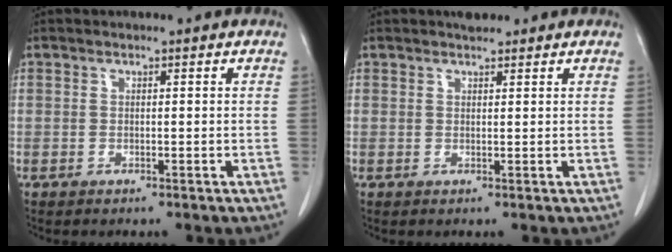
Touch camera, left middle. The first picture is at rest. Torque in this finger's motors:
{"motor_torque": [0.09, -0.05, -0.02, 0.00]}